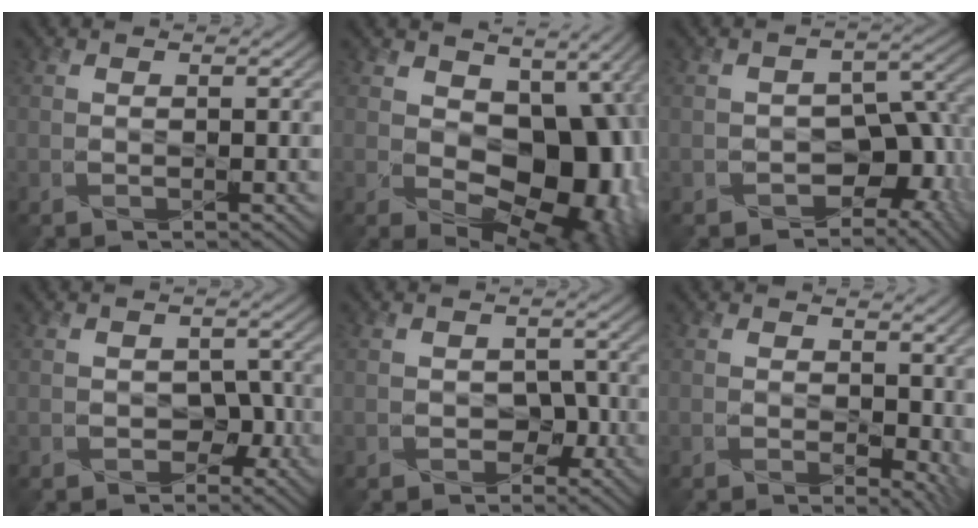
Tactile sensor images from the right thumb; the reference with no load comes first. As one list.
[{"total": 13.4, "force": [0.0, 9.3, 9.6], "torque": [-0.116, -0.027, 0.014]}, {"total": 8.8, "force": [-4.1, 6.1, 4.9], "torque": [-0.071, -0.013, -0.059]}, {"total": 2.7, "force": [-1.2, 2.1, 1.2], "torque": [-0.020, -0.009, -0.018]}, {"total": 2.4, "force": [-1.0, 2.0, 1.1], "torque": [-0.020, -0.009, -0.015]}, {"total": 6.8, "force": [0.6, 4.7, 4.8], "torque": [-0.063, -0.027, 0.029]}]